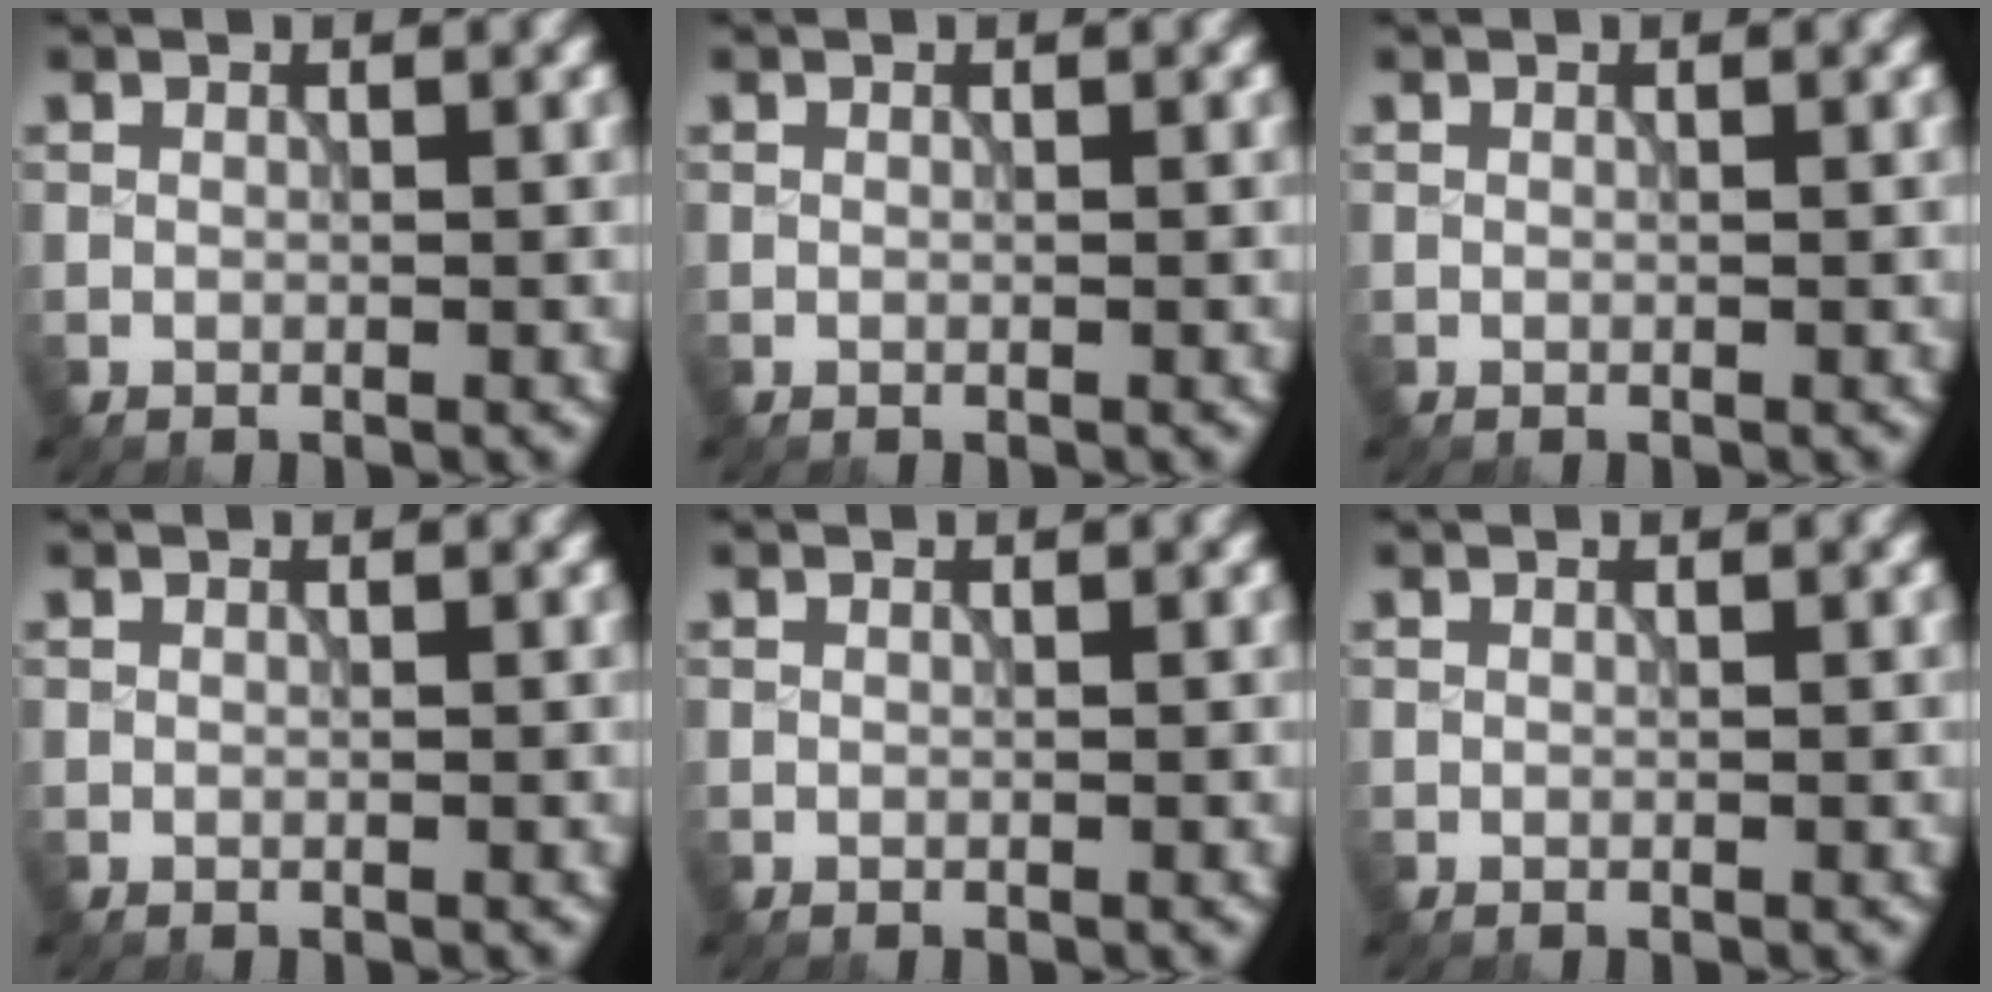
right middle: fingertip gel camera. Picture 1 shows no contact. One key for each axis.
{"total": 0.0}
{"total": 0.0}
{"total": 0.0}
{"total": 0.0}
{"total": 0.0}